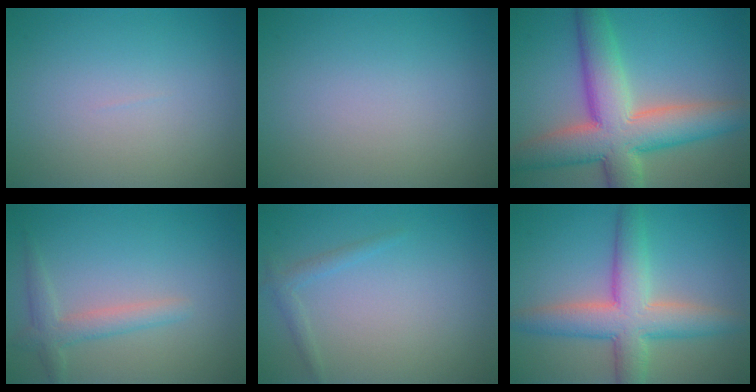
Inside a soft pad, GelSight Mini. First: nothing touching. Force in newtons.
{"total": 0.0}
{"total": 10.1, "press": 10.0, "slide": 0.8}
{"total": 2.3, "press": 2.3, "slide": 0.2}
{"total": 1.2, "press": 1.2, "slide": 0.1}
{"total": 6.7, "press": 6.7, "slide": 0.6}